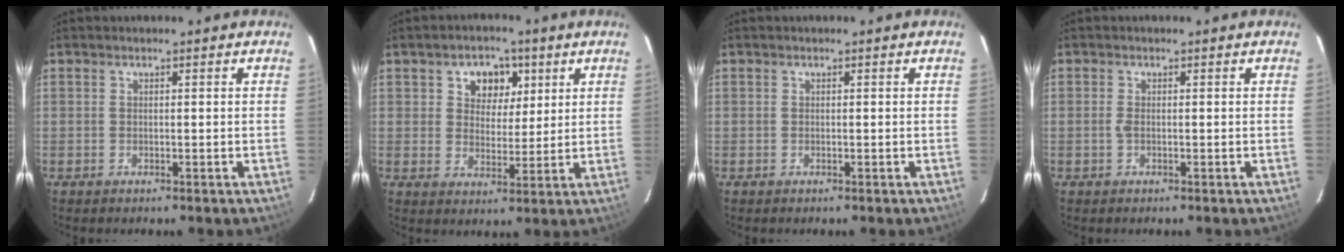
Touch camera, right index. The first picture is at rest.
{"total": 6.8, "force": [2.8, 5.4, 3.1], "torque": [-0.051, 0.008, 0.046]}
{"total": 0.0}
{"total": 1.0, "force": [-0.2, 0.3, 1.0], "torque": [-0.021, 0.000, -0.005]}